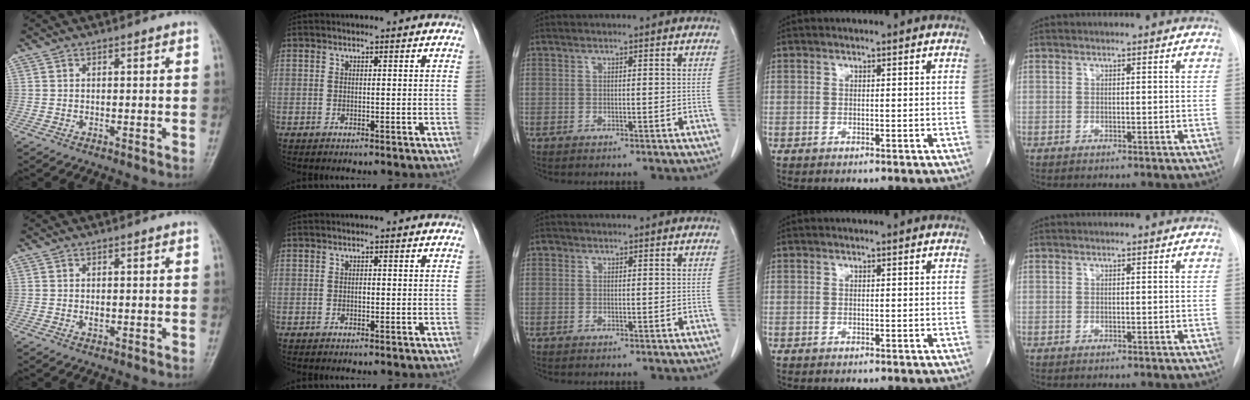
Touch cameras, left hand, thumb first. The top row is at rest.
{"thumb": {"total": 1.2, "force": [0.0, 0.8, 0.9], "torque": [-0.008, 0.000, 0.000]}, "index": {"total": 0.7, "force": [-0.4, 0.3, 0.5], "torque": [-0.007, -0.003, -0.008]}, "middle": {"total": 0.5, "force": [0.2, 0.5, 0.1], "torque": [0.003, 0.002, 0.001]}}